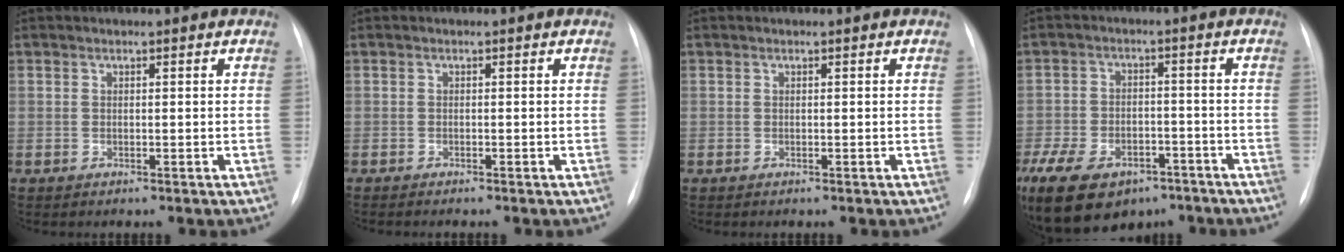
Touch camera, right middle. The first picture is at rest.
{"total": 1.3, "force": [-1.1, 0.0, 0.7], "torque": [-0.010, -0.002, -0.011]}
{"total": 0.0}
{"total": 22.8, "force": [-13.7, 14.0, 11.6], "torque": [-0.320, -0.019, -0.202]}